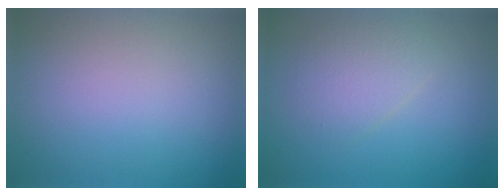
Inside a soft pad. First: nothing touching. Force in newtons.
{"total": 2.6, "press": 2.6, "slide": 0.1}